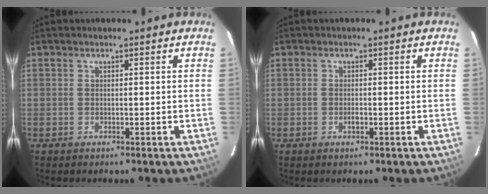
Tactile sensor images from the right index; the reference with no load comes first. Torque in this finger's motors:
{"motor_torque": [0.23, 0.12, 0.05, 0.01]}